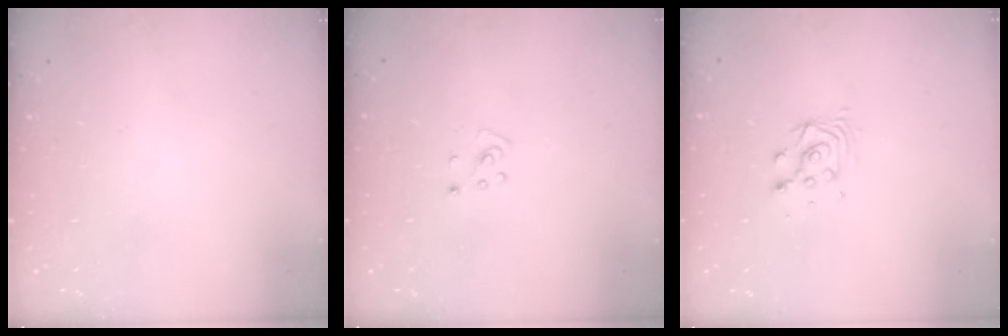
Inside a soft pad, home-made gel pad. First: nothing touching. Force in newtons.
{"total": 3.9, "press": 3.9, "slide": 0.4}
{"total": 4.7, "press": 4.7, "slide": 0.4}